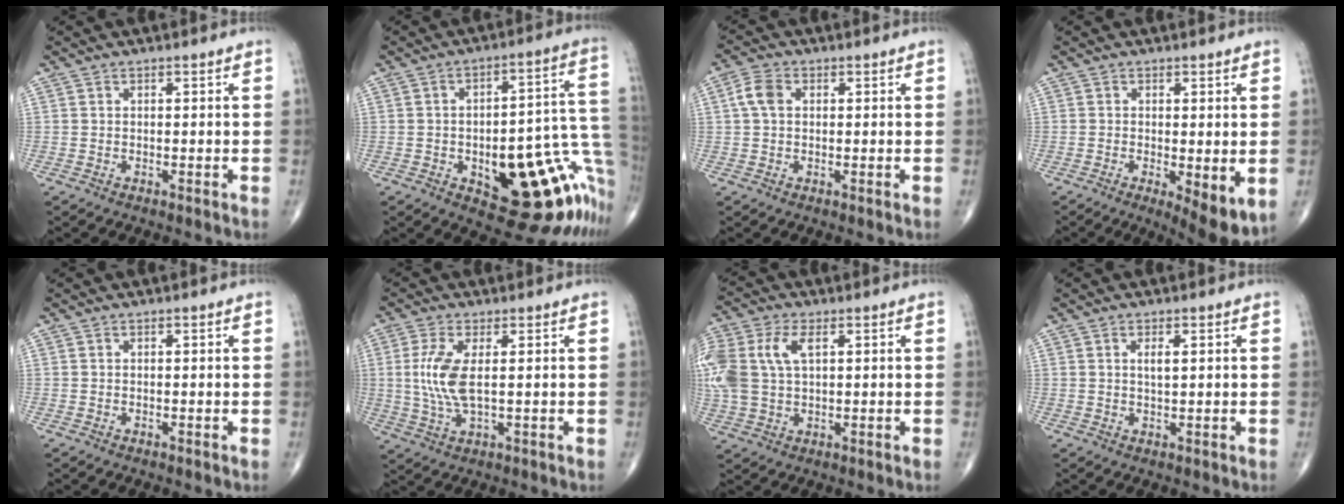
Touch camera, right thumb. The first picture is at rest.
{"total": 23.7, "force": [-8.5, 9.7, 19.9], "torque": [-0.168, 0.063, -0.092]}
{"total": 4.0, "force": [0.7, 2.8, 2.9], "torque": [-0.063, 0.012, 0.011]}
{"total": 7.0, "force": [-1.4, 2.1, 6.6], "torque": [-0.100, -0.023, -0.020]}
{"total": 0.0}
{"total": 7.8, "force": [0.8, 2.6, 7.2], "torque": [-0.176, -0.008, 0.020]}
{"total": 15.7, "force": [4.0, 9.6, 11.8], "torque": [-0.311, 0.019, 0.077]}
{"total": 2.1, "force": [0.8, 0.6, 1.9], "torque": [-0.034, -0.004, 0.014]}